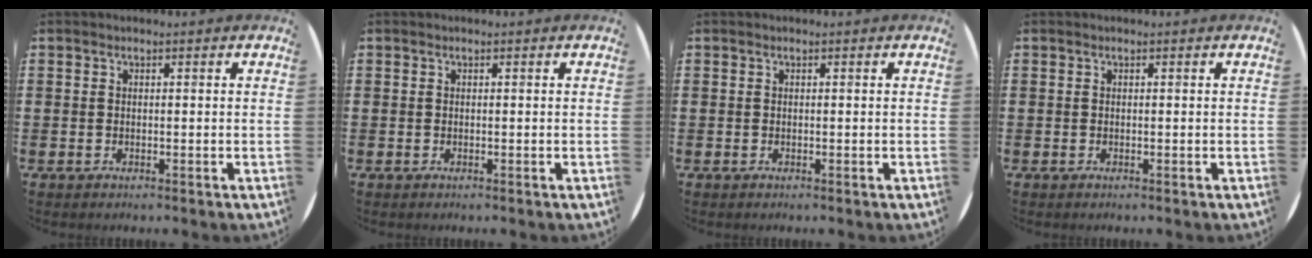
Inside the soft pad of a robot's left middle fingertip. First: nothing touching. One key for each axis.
{"total": 0.0}
{"total": 0.0}
{"total": 0.0}